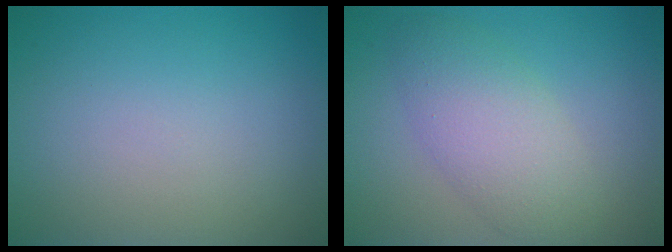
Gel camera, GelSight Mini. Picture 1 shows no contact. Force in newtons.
{"total": 4.6, "press": 4.6, "slide": 0.0}